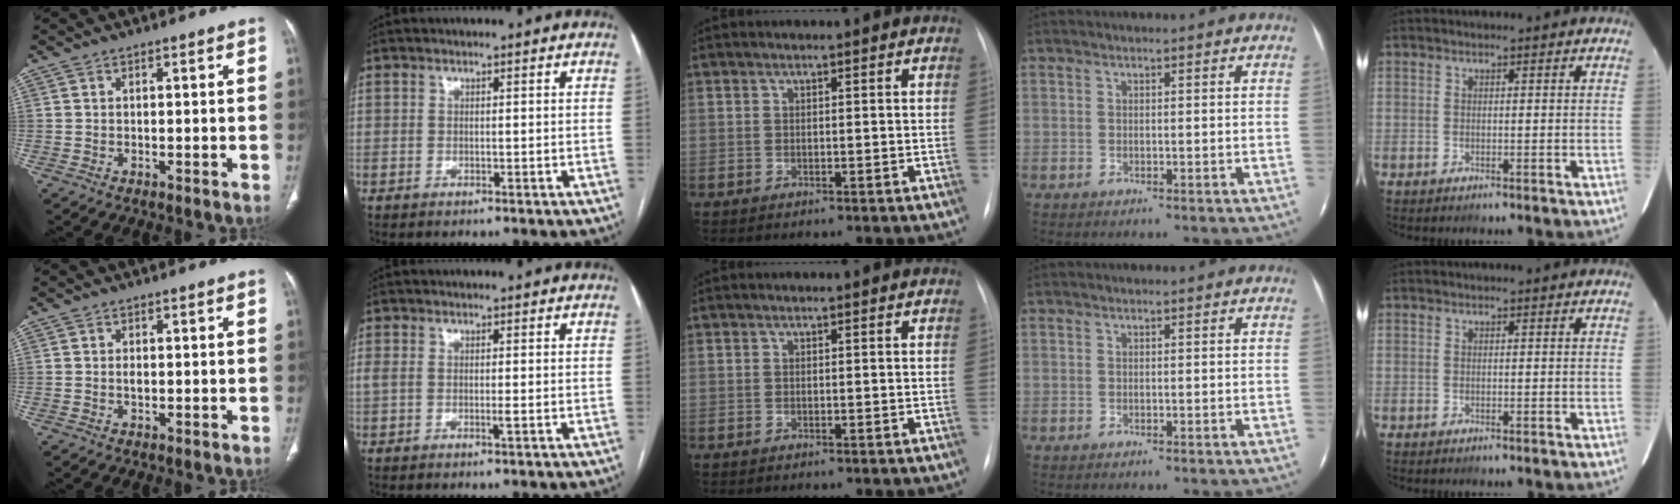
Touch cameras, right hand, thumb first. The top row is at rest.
{"thumb": {"total": 1.1, "force": [-0.1, 0.6, 0.9], "torque": [-0.016, 0.000, -0.001]}, "index": {"total": 1.6, "force": [-0.2, 0.4, 1.5], "torque": [-0.037, 0.003, 0.002]}}